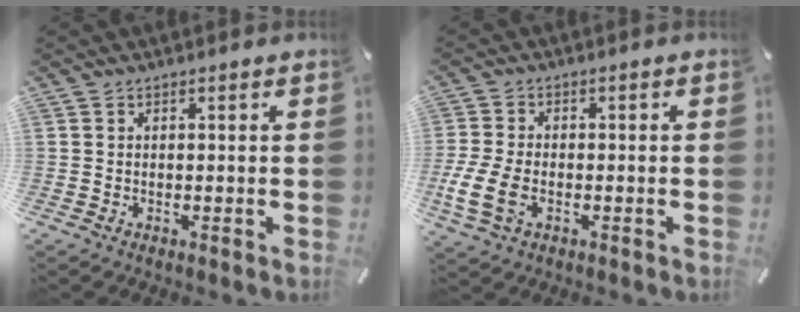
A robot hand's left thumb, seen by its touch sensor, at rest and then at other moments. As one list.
[{"total": 8.3, "force": [-2.5, 5.4, 5.9], "torque": [-0.131, 0.002, -0.042]}]